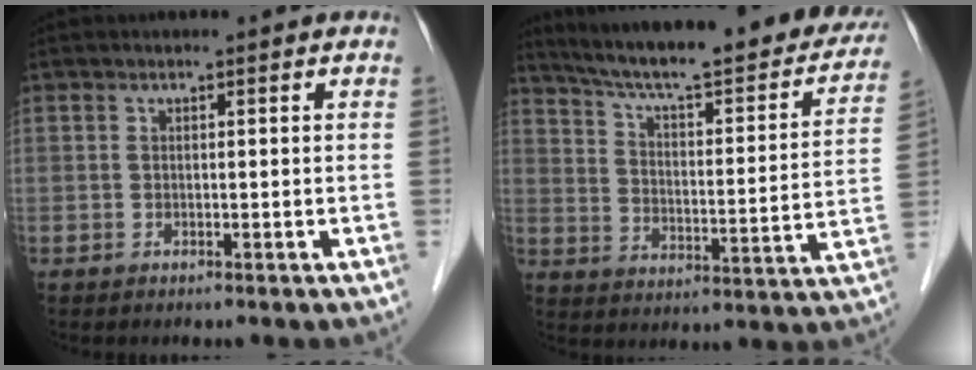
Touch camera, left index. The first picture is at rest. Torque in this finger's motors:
{"motor_torque": [0.32, -0.41, 0.23, 0.14]}